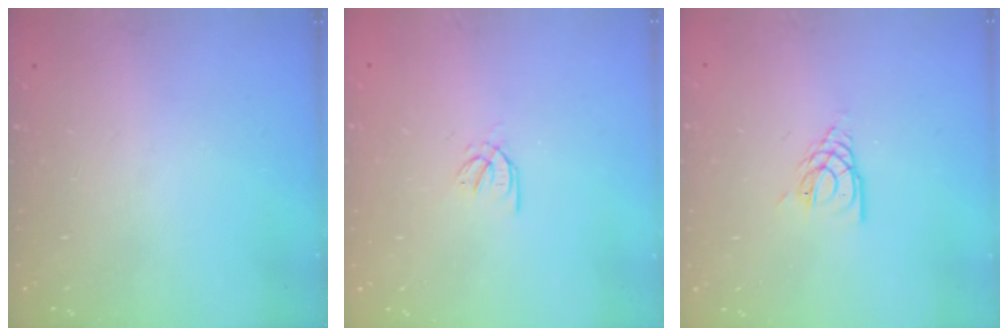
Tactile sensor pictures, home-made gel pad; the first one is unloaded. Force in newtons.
{"total": 2.6, "press": 2.5, "slide": 0.6}
{"total": 5.2, "press": 5.2, "slide": 0.3}